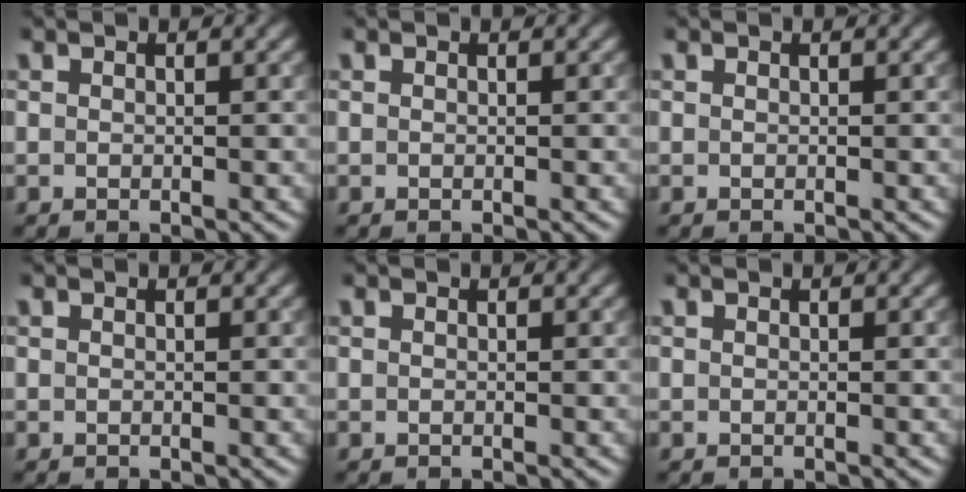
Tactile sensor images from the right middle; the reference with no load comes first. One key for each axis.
{"total": 0.0}
{"total": 0.0}
{"total": 0.0}
{"total": 0.0}
{"total": 0.0}